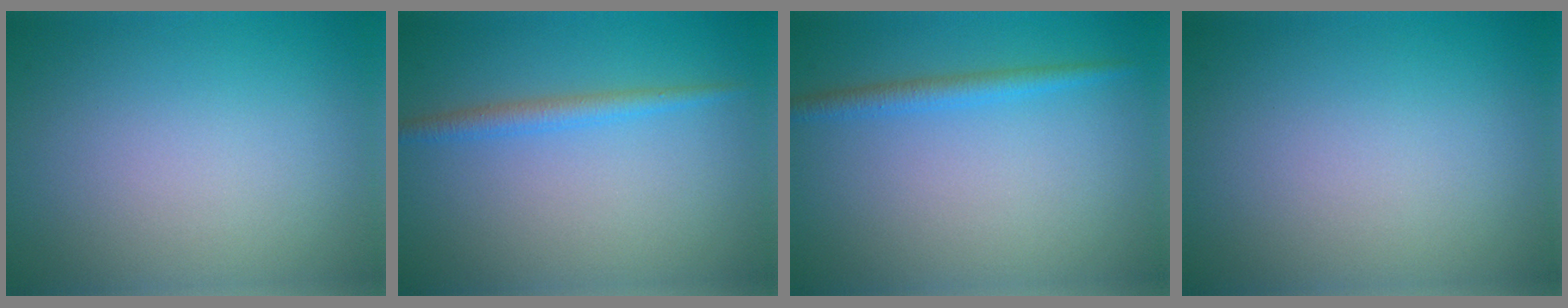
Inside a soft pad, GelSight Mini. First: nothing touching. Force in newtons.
{"total": 1.8, "press": 1.8, "slide": 0.1}
{"total": 1.8, "press": 1.8, "slide": 0.1}
{"total": 0.0}